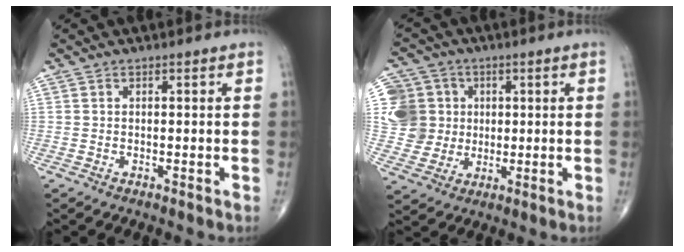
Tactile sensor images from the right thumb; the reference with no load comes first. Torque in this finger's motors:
{"motor_torque": [0.01, 0.04, 0.33, 0.19, 0.02]}